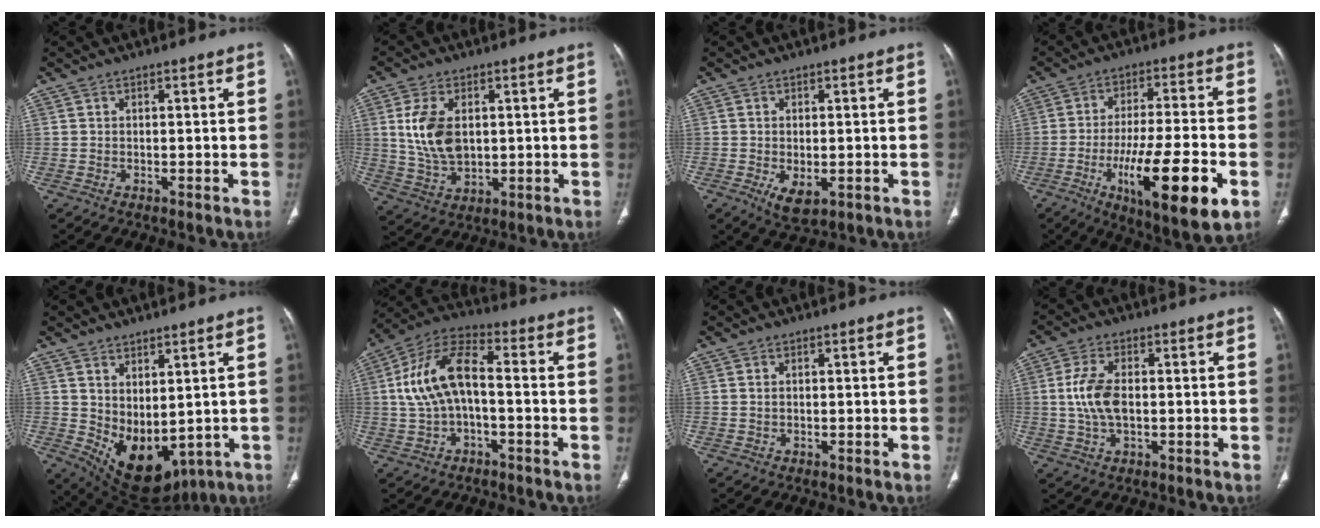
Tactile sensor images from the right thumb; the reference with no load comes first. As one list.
[{"total": 10.1, "force": [1.8, 6.2, 7.8], "torque": [-0.151, -0.009, 0.046]}, {"total": 4.7, "force": [-1.4, 2.4, 3.8], "torque": [-0.066, -0.011, -0.014]}, {"total": 19.8, "force": [-7.1, 5.1, 17.7], "torque": [-0.285, 0.009, -0.102]}, {"total": 12.4, "force": [0.0, 7.1, 10.1], "torque": [-0.146, -0.020, 0.038]}, {"total": 12.8, "force": [-0.5, 6.6, 11.0], "torque": [-0.215, 0.044, -0.014]}, {"total": 0.7, "force": [0.2, 0.4, 0.5], "torque": [-0.012, 0.002, 0.006]}, {"total": 7.6, "force": [0.2, 4.1, 6.4], "torque": [-0.136, 0.005, 0.002]}]